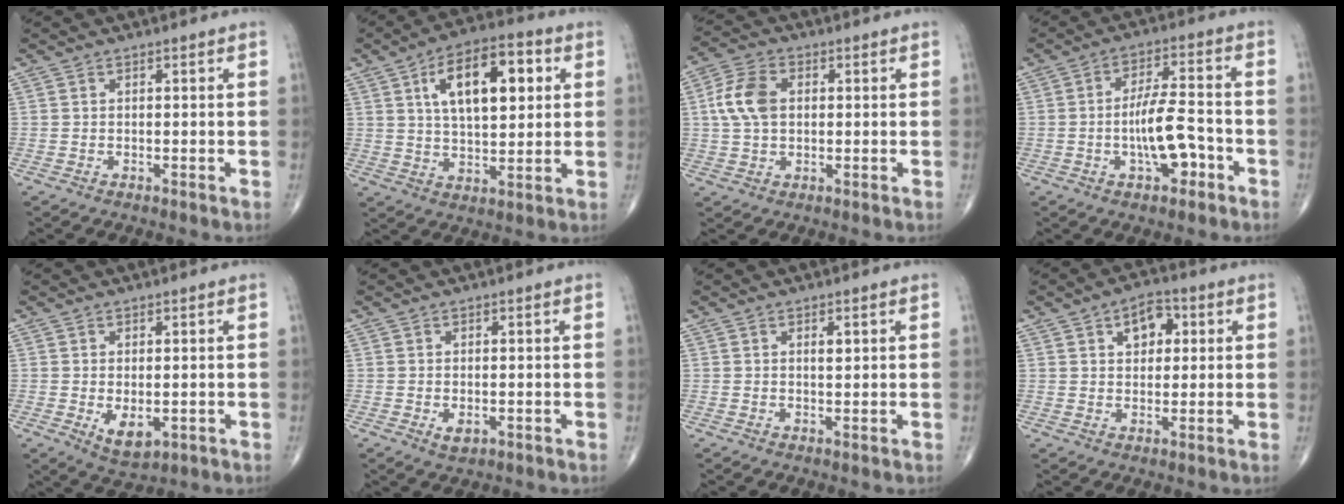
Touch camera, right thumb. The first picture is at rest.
{"total": 15.3, "force": [4.7, 7.2, 12.7], "torque": [-0.179, 0.004, 0.075]}
{"total": 8.2, "force": [1.1, 5.4, 6.0], "torque": [-0.122, 0.012, 0.018]}
{"total": 9.2, "force": [-2.8, 3.5, 8.0], "torque": [-0.133, 0.029, -0.048]}
{"total": 5.0, "force": [-1.0, 2.7, 4.1], "torque": [-0.059, -0.012, -0.004]}
{"total": 2.0, "force": [-0.5, 1.2, 1.6], "torque": [-0.023, -0.004, -0.005]}
{"total": 1.3, "force": [0.5, 0.5, 1.1], "torque": [-0.014, -0.002, 0.008]}
{"total": 6.5, "force": [2.2, 4.2, 4.5], "torque": [-0.038, 0.002, 0.027]}